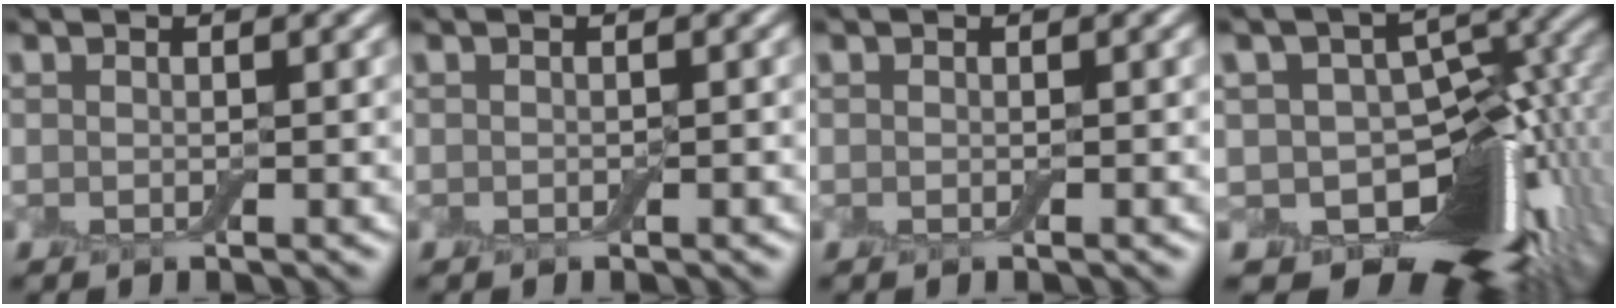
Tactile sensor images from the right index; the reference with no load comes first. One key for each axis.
{"total": 0.0}
{"total": 0.0}
{"total": 13.4, "fx": -4.5, "fy": 7.1, "fz": 10.4, "tx": -0.129, "ty": -0.010, "tz": -0.059}